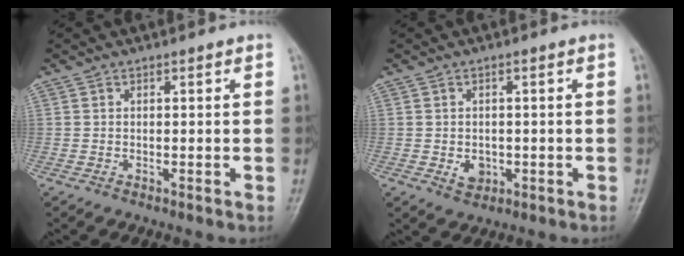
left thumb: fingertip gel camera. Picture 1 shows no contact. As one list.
[{"total": 3.1, "force": [-0.7, 2.4, 1.7], "torque": [-0.016, 0.001, -0.003]}]